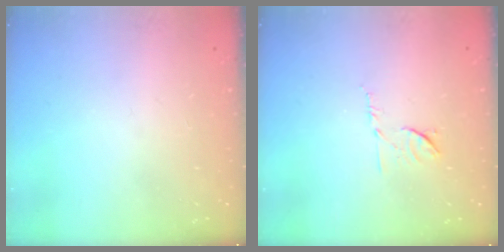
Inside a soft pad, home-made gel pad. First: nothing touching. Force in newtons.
{"total": 6.6, "press": 6.5, "slide": 0.9}